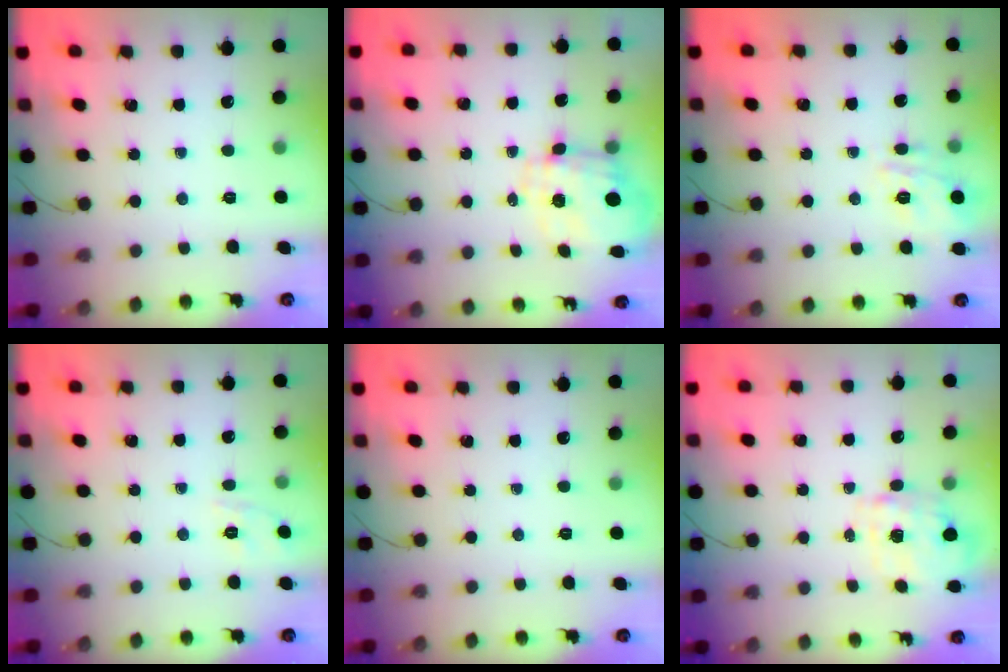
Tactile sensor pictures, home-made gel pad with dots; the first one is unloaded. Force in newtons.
{"total": 3.5, "press": 3.2, "slide": 1.4}
{"total": 5.1, "press": 5.0, "slide": 0.8}
{"total": 1.7, "press": 0.3, "slide": 1.6}
{"total": 0.0}
{"total": 3.9, "press": 3.9, "slide": 0.8}